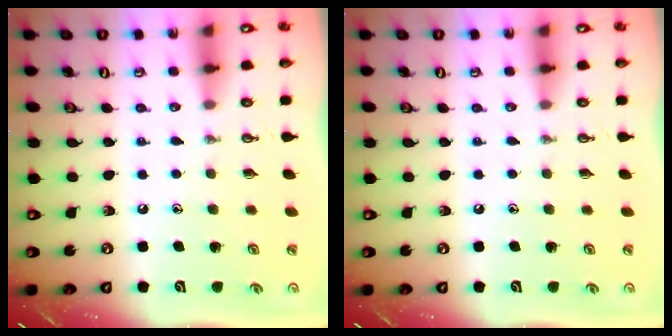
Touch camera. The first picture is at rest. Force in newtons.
{"total": 0.0}